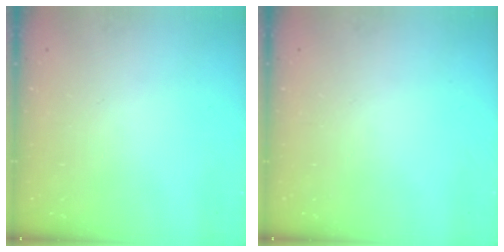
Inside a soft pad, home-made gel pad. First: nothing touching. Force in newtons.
{"total": 0.0}